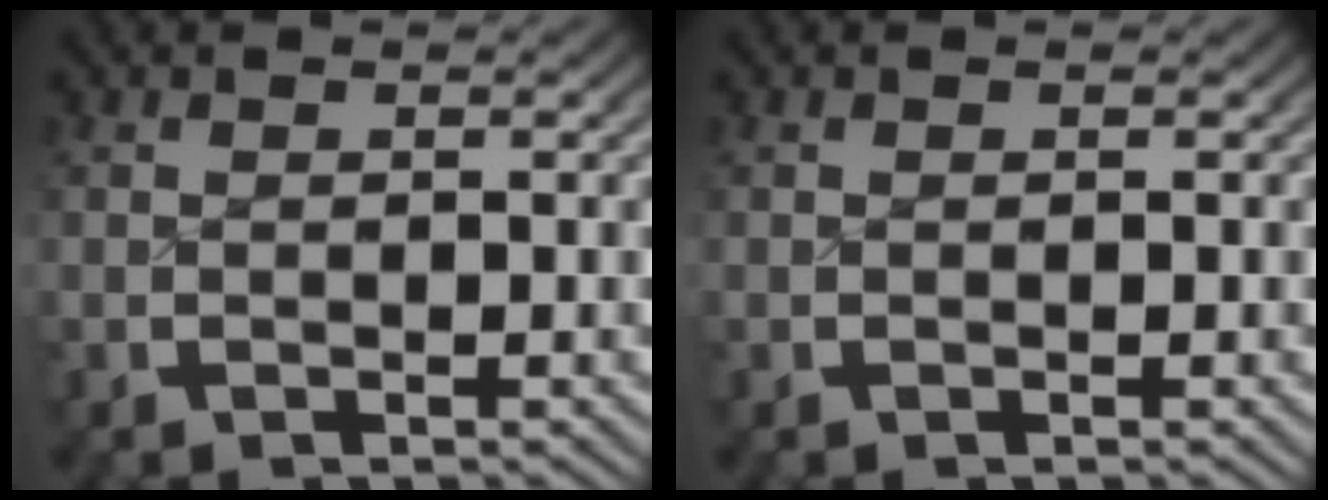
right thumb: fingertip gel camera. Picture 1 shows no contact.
{"total": 0.0}